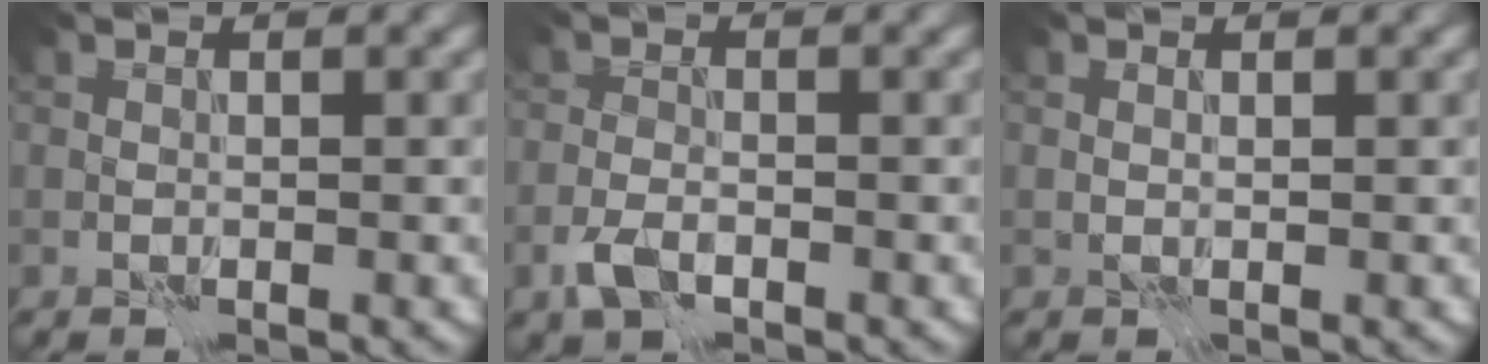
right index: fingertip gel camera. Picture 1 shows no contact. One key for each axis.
{"total": 2.0, "fx": -1.3, "fy": 0.8, "fz": 1.2, "tx": -0.026, "ty": -0.001, "tz": -0.031}
{"total": 0.7, "fx": 0.3, "fy": -0.4, "fz": -0.4, "tx": 0.010, "ty": -0.001, "tz": 0.007}